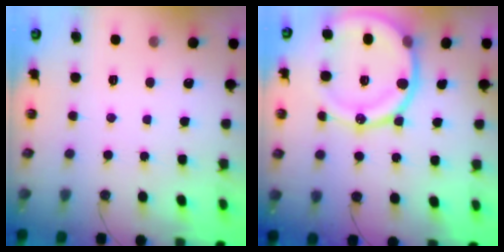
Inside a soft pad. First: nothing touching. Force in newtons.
{"total": 18.6, "press": 18.5, "slide": 1.5}